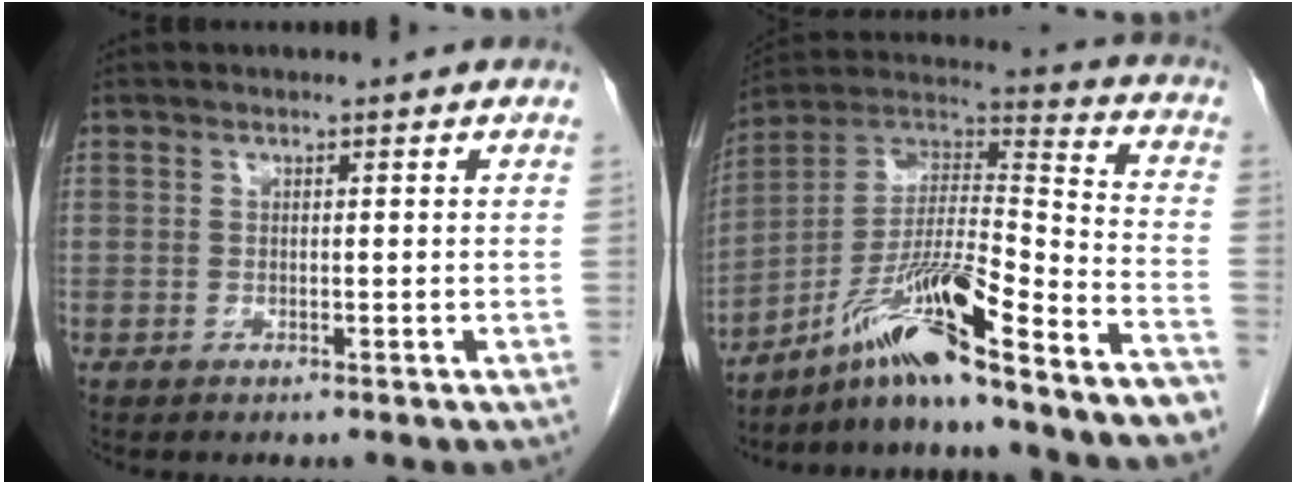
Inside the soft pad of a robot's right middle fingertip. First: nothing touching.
{"total": 16.6, "force": [-12.6, -0.2, 10.8], "torque": [-0.182, 0.031, -0.216]}